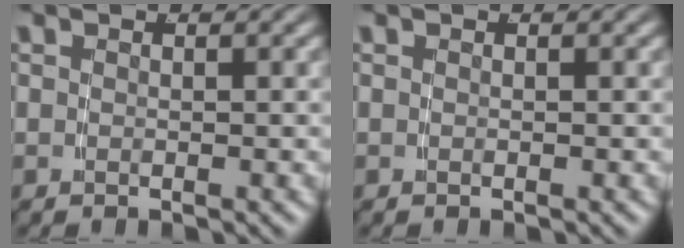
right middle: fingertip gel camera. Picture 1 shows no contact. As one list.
[{"total": 0.0}]